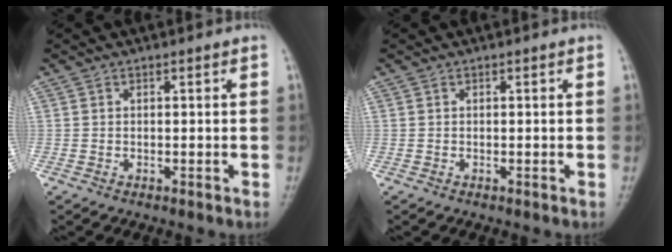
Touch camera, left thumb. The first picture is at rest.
{"total": 0.0}